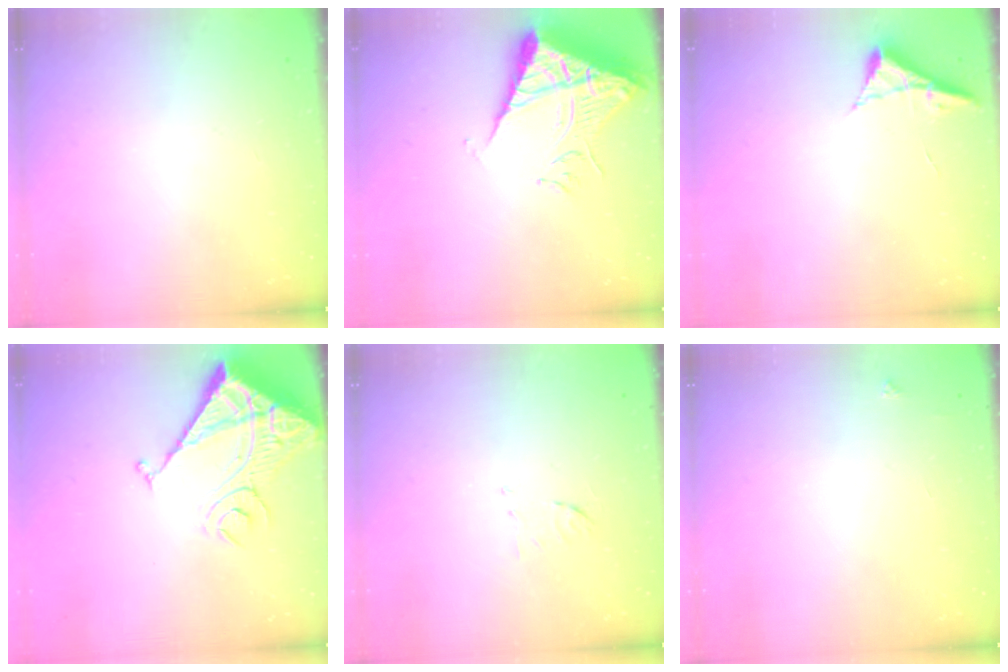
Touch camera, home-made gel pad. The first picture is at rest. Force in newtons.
{"total": 11.6, "press": 11.5, "slide": 1.1}
{"total": 5.4, "press": 5.4, "slide": 0.7}
{"total": 17.3, "press": 17.1, "slide": 2.3}
{"total": 5.4, "press": 5.3, "slide": 1.0}
{"total": 2.1, "press": 2.1, "slide": 0.3}